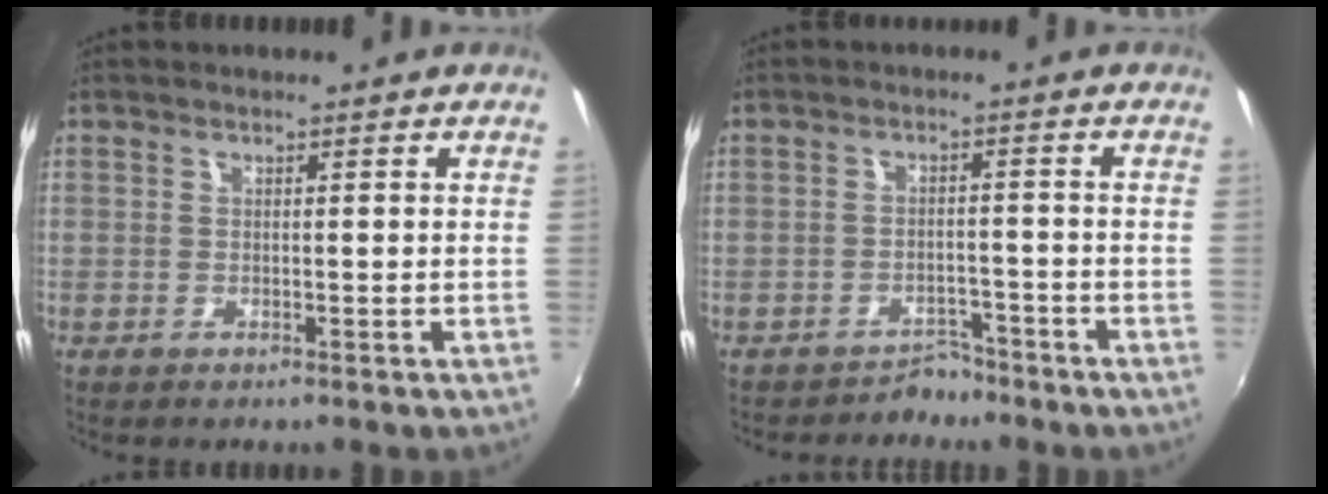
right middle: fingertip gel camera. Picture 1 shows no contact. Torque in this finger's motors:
{"motor_torque": [-0.33, -0.29, -0.04, -0.07]}